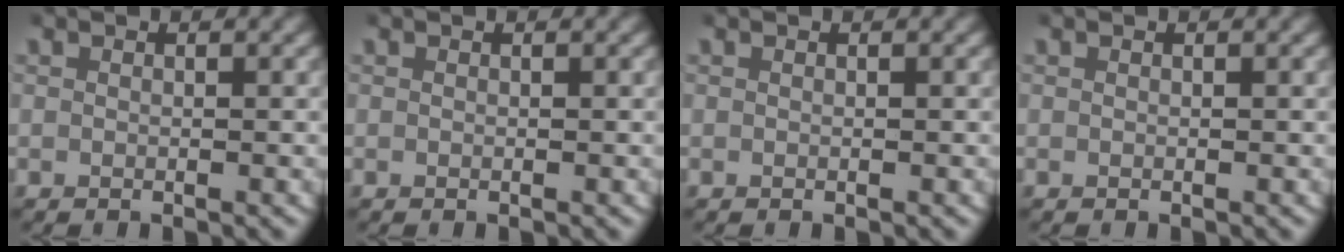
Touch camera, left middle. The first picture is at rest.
{"total": 0.0}
{"total": 0.0}
{"total": 0.0}